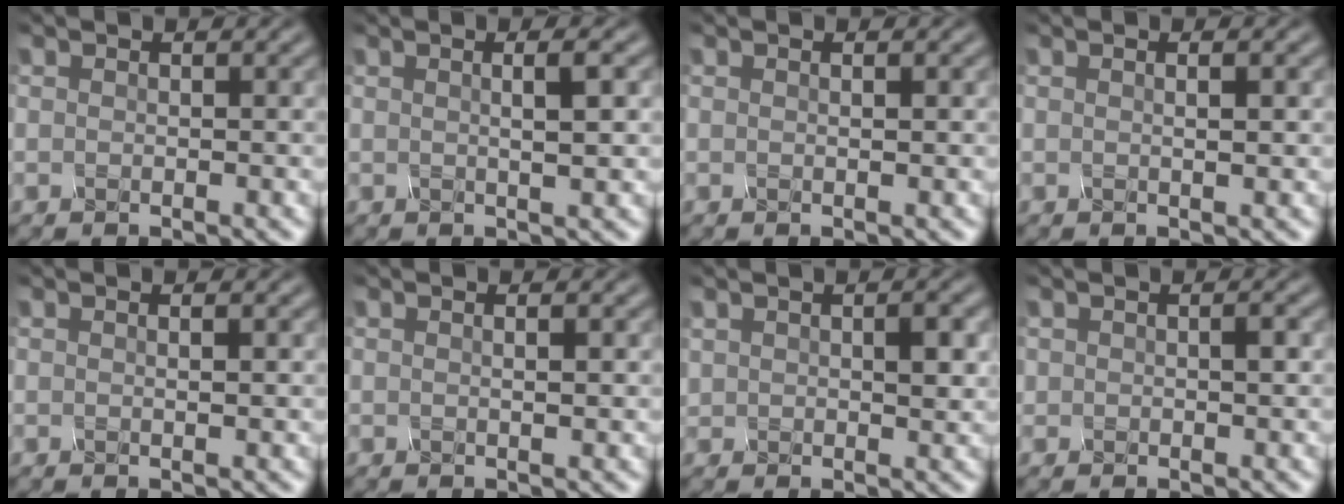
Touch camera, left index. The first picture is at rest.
{"total": 3.3, "force": [0.8, 1.0, 3.1], "torque": [-0.025, 0.009, -0.005]}
{"total": 0.6, "force": [0.1, 0.0, 0.5], "torque": [-0.010, 0.003, 0.002]}
{"total": 1.5, "force": [0.4, 0.4, 1.4], "torque": [-0.017, 0.000, 0.001]}
{"total": 0.9, "force": [0.2, 0.1, 0.8], "torque": [-0.015, 0.003, 0.002]}
{"total": 1.2, "force": [0.3, 0.2, 1.1], "torque": [-0.016, 0.000, 0.002]}
{"total": 2.5, "force": [0.8, 1.4, 1.9], "torque": [-0.036, 0.002, 0.018]}
{"total": 1.1, "force": [0.1, 0.6, 0.9], "torque": [-0.014, 0.002, 0.000]}